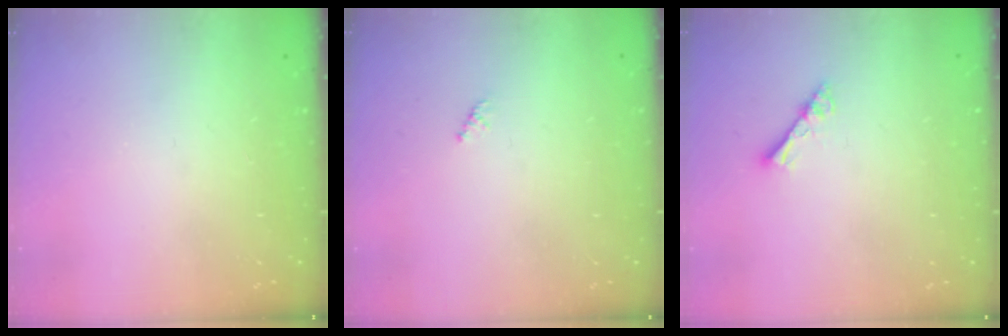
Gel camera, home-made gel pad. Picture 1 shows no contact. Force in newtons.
{"total": 0.8, "press": 0.8, "slide": 0.3}
{"total": 2.8, "press": 2.8, "slide": 0.2}